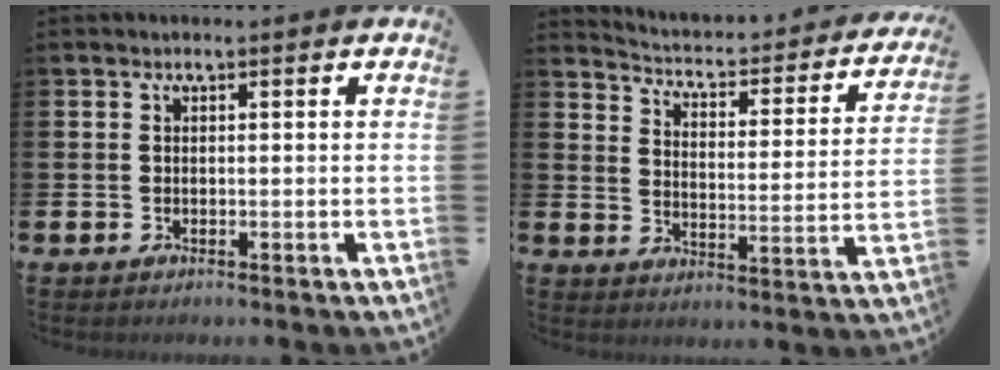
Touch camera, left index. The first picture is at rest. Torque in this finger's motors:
{"motor_torque": [0.95, -1.19, 0.19, 0.06]}